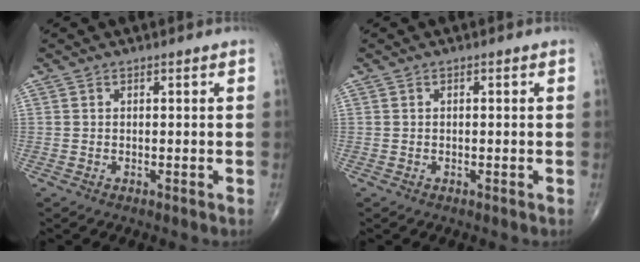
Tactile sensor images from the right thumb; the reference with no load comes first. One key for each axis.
{"total": 0.0}